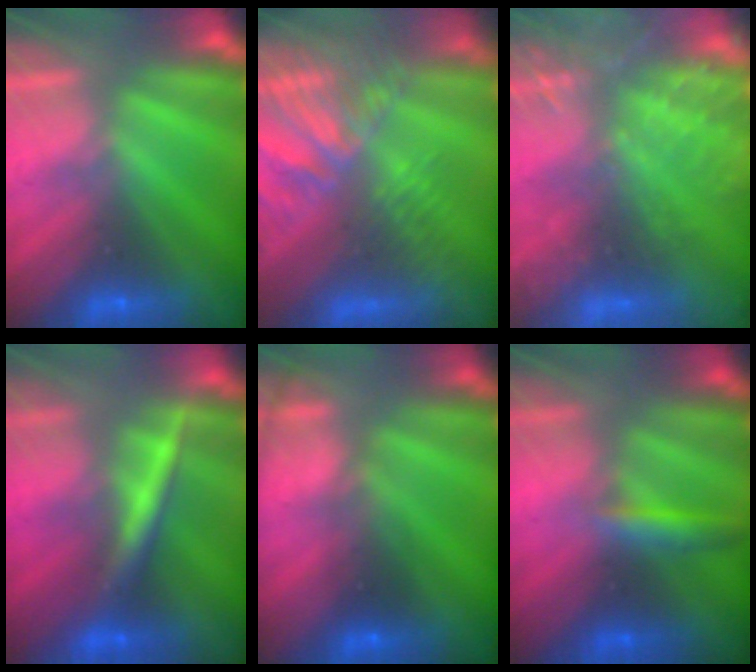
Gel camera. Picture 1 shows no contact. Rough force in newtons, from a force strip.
{"total": 8.1}
{"total": 6.4}
{"total": 2.4}
{"total": 11.4}
{"total": 2.9}